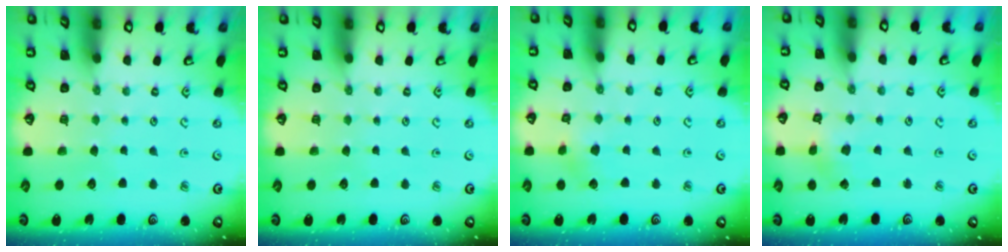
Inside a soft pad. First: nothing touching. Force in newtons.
{"total": 0.0}
{"total": 5.1, "press": 5.0, "slide": 0.3}
{"total": 2.4, "press": 2.4, "slide": 0.3}